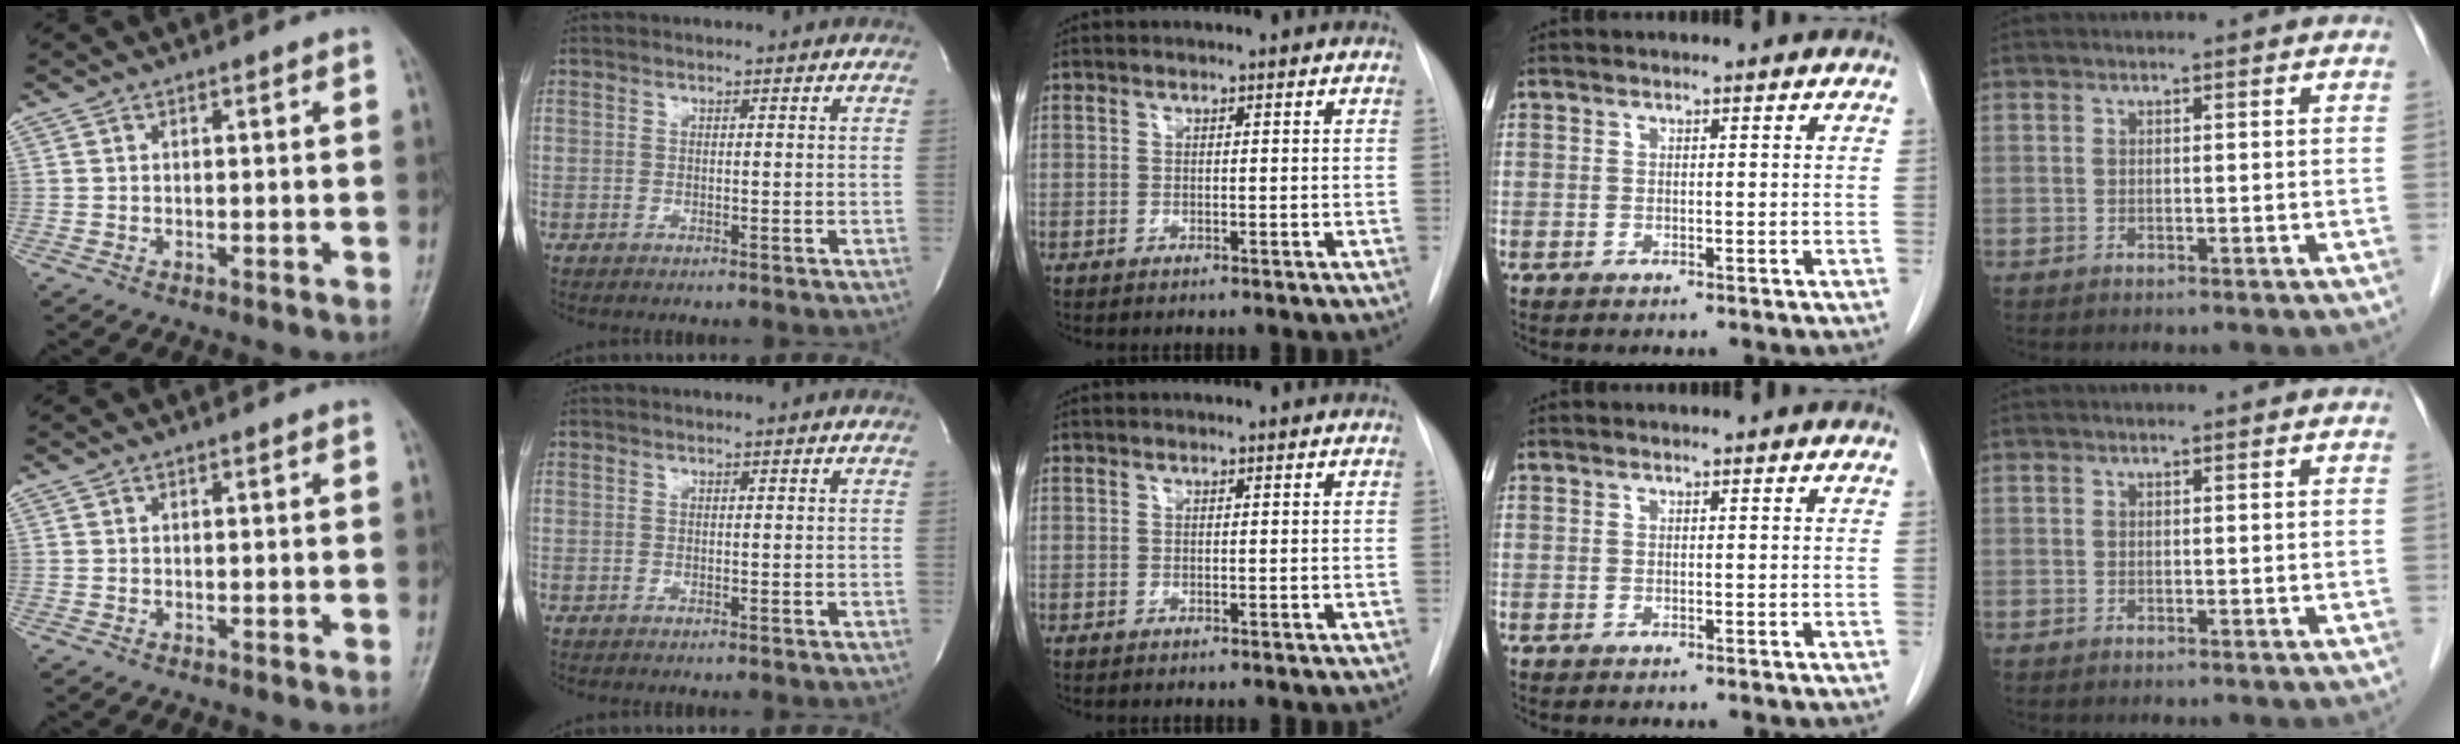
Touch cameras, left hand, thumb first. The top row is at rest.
{}